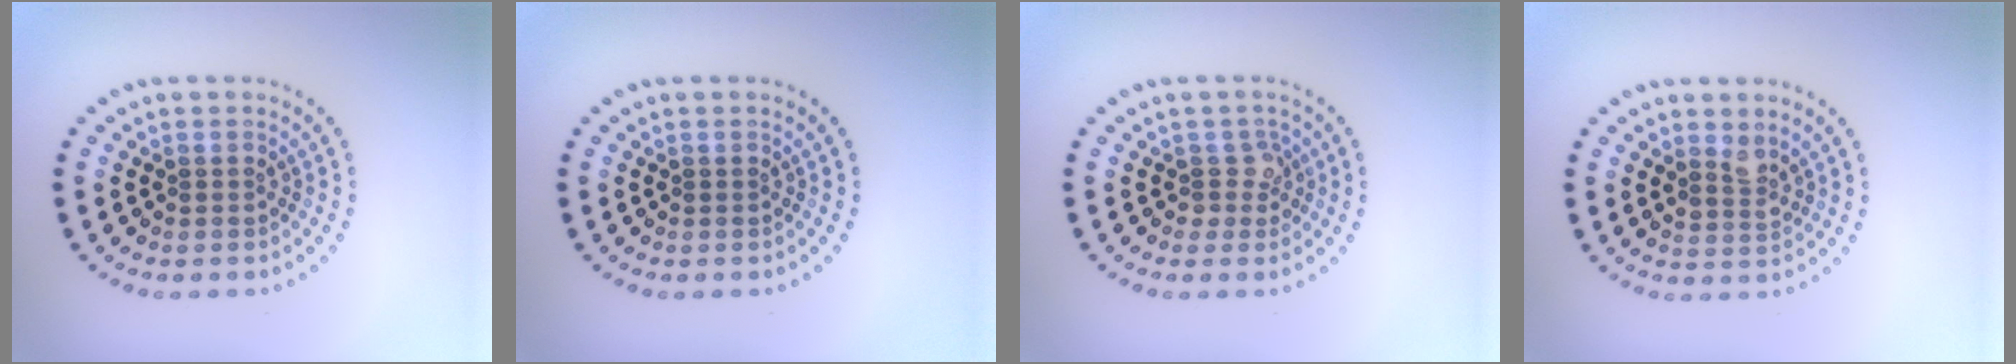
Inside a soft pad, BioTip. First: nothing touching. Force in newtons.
{"total": 0.0}
{"total": 1.8, "press": 1.4, "slide": 1.1}
{"total": 1.7, "press": 1.4, "slide": 0.9}